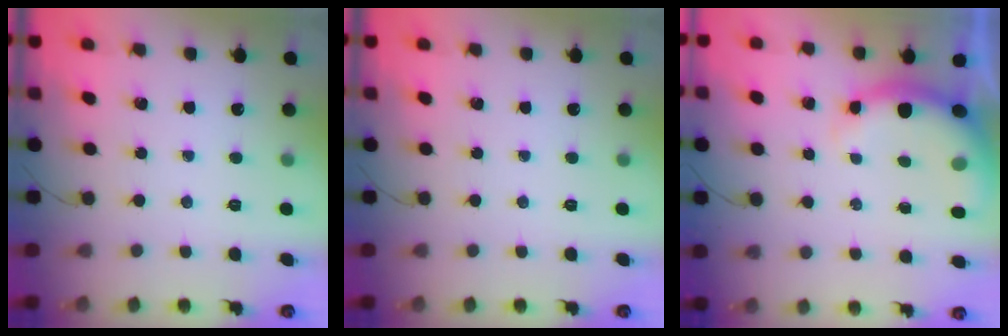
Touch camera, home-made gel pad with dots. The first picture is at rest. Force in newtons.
{"total": 0.0}
{"total": 7.2, "press": 7.1, "slide": 0.7}